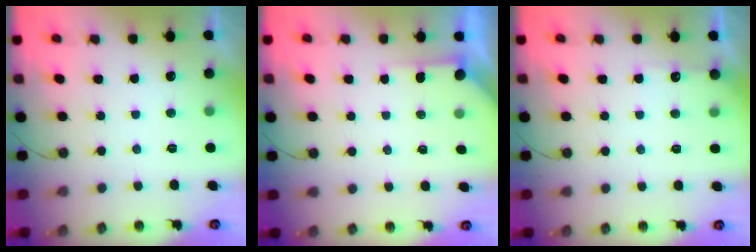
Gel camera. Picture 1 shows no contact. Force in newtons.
{"total": 1.6, "press": 1.6, "slide": 0.2}
{"total": 4.3, "press": 4.3, "slide": 0.4}